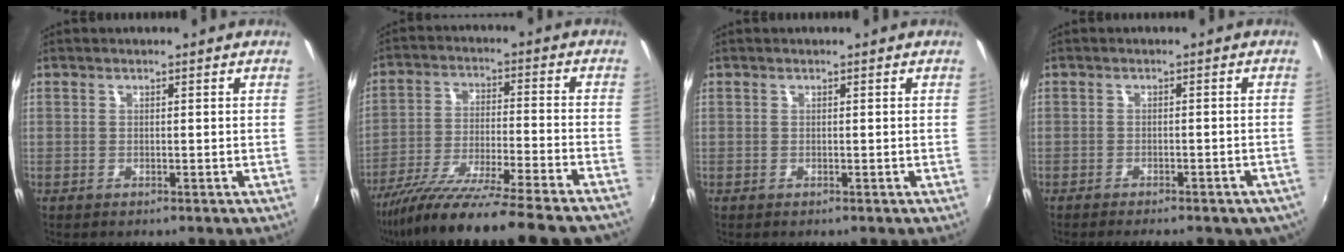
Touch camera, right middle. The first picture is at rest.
{"total": 23.5, "force": [-20.2, 0.4, 12.0], "torque": [-0.212, -0.074, -0.314]}
{"total": 0.0}
{"total": 10.1, "force": [-7.9, 3.4, 5.4], "torque": [-0.098, -0.017, -0.091]}